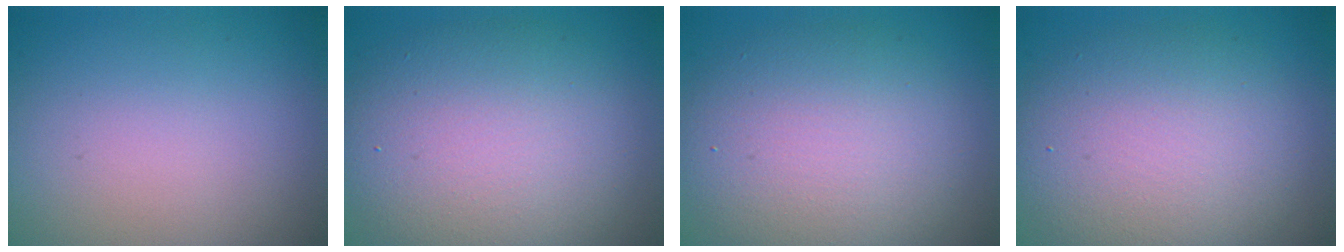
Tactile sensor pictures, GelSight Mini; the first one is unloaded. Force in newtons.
{"total": 9.0, "press": 9.0, "slide": 0.5}
{"total": 7.8, "press": 7.8, "slide": 0.4}
{"total": 7.6, "press": 7.6, "slide": 0.4}